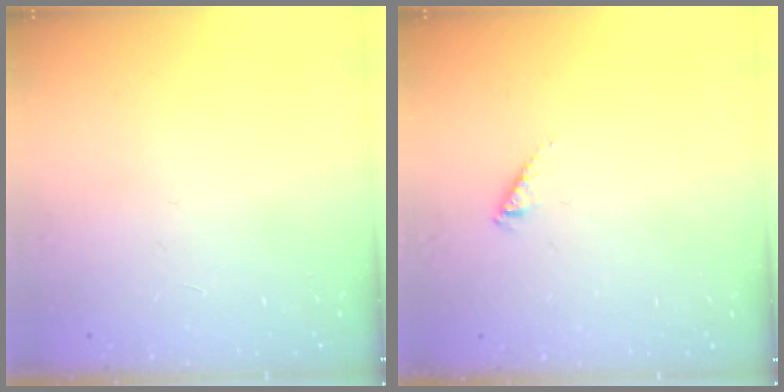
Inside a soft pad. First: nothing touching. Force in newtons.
{"total": 2.3, "press": 2.3, "slide": 0.3}